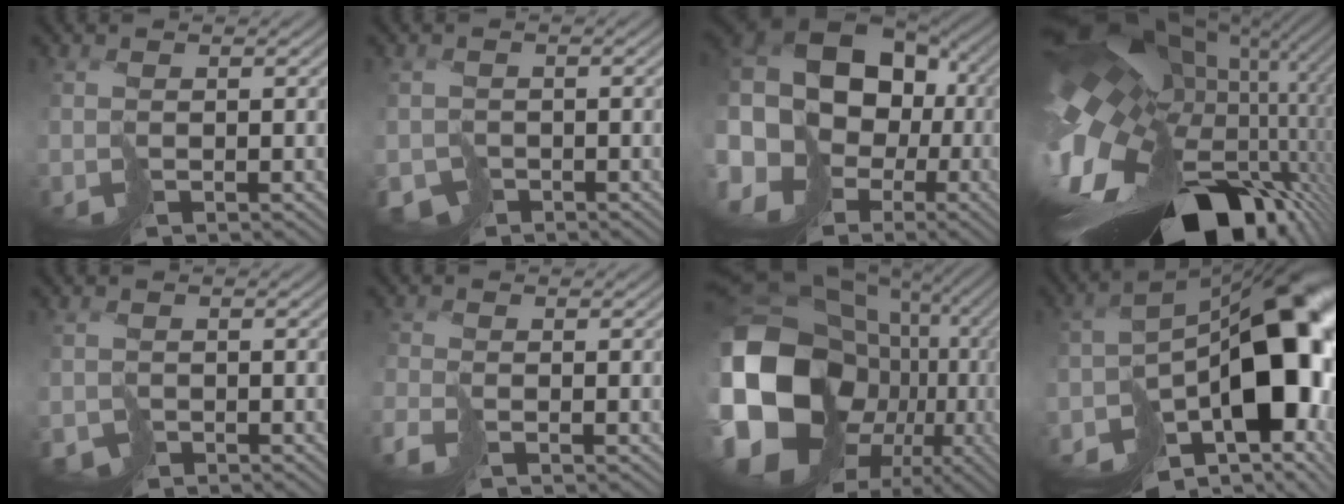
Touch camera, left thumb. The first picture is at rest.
{"total": 2.4, "force": [-1.9, 1.4, 0.6], "torque": [-0.007, -0.006, -0.034]}
{"total": 19.6, "force": [0.5, 15.1, 12.6], "torque": [-0.289, -0.003, 0.009]}
{"total": 18.0, "force": [-0.4, 10.7, 14.6], "torque": [-0.287, -0.054, 0.019]}
{"total": 1.4, "force": [-1.2, 0.8, 0.1], "torque": [0.004, -0.005, -0.022]}
{"total": 1.7, "force": [-1.4, -1.0, -0.1], "torque": [0.009, 0.001, -0.032]}
{"total": 20.6, "force": [-2.1, 16.4, 12.3], "torque": [-0.312, -0.030, 0.003]}
{"total": 15.6, "force": [-4.8, 8.2, 12.4], "torque": [-0.160, -0.024, -0.056]}